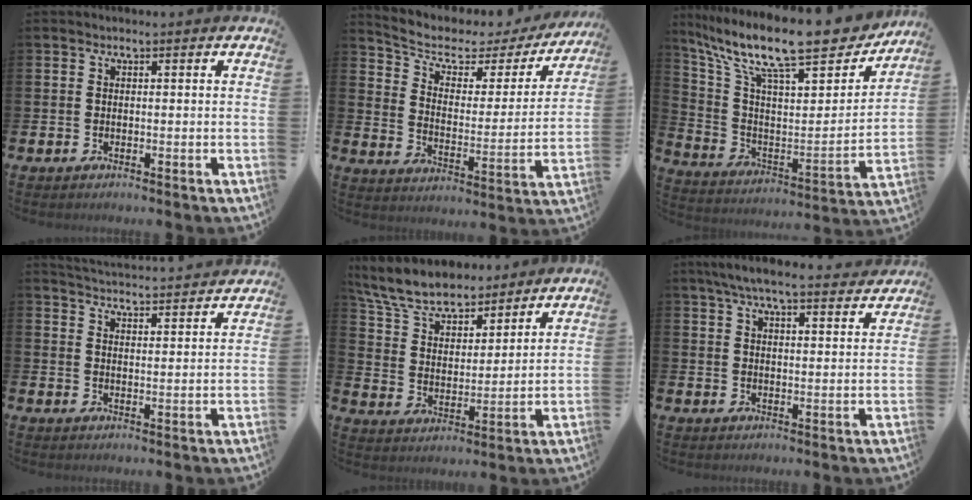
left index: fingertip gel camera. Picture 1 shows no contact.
{"total": 5.3, "force": [4.0, 2.7, 2.2], "torque": [-0.068, -0.029, 0.057]}
{"total": 15.0, "force": [12.2, 3.4, 8.0], "torque": [-0.173, -0.087, 0.203]}
{"total": 4.6, "force": [4.6, -0.1, 0.1], "torque": [-0.009, -0.043, 0.079]}
{"total": 8.3, "force": [7.6, 2.4, 2.3], "torque": [-0.079, -0.049, 0.136]}
{"total": 6.6, "force": [6.2, 0.7, 2.2], "torque": [-0.052, -0.029, 0.109]}